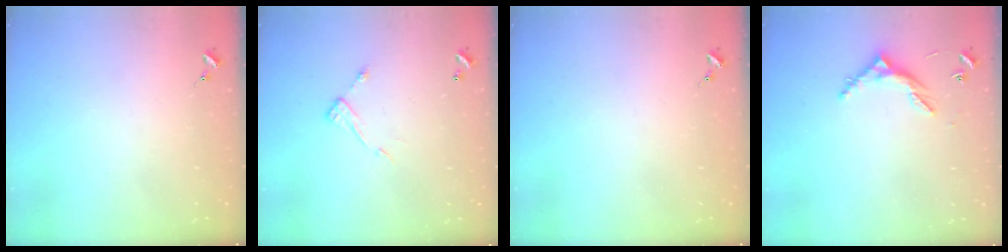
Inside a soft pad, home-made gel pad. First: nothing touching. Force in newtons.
{"total": 7.5, "press": 7.5, "slide": 0.2}
{"total": 0.0}
{"total": 6.1, "press": 6.1, "slide": 0.4}